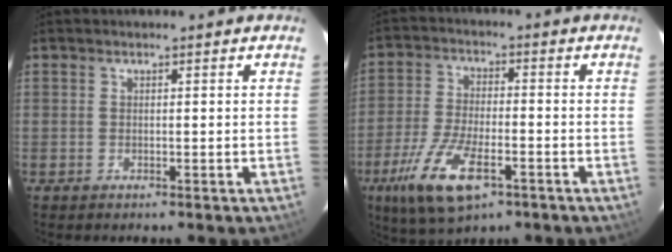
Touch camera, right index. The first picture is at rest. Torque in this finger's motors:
{"motor_torque": [1.40, -0.73, 0.61, 0.08]}